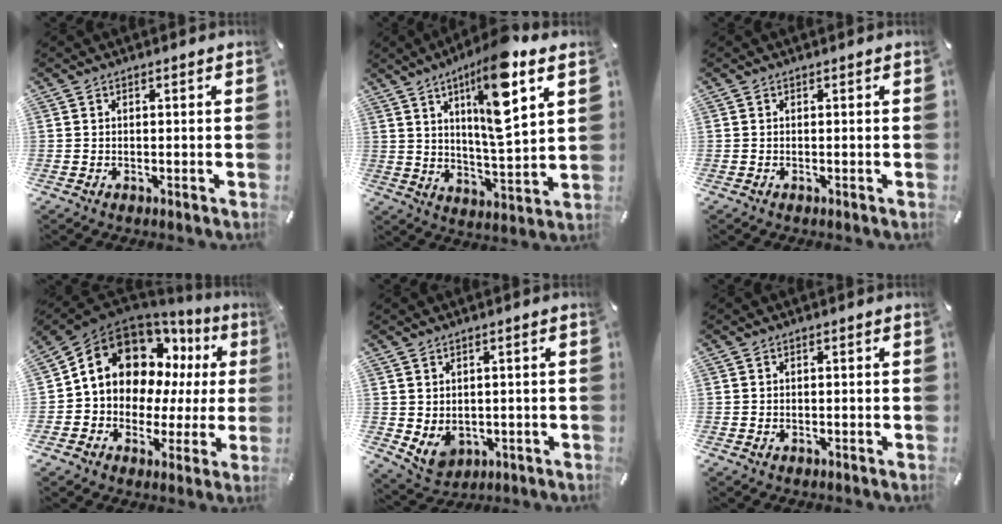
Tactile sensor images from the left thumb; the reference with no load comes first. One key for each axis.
{"total": 15.9, "fx": 7.7, "fy": 3.9, "fz": 13.4, "tx": -0.210, "ty": -0.030, "tz": 0.118}
{"total": 0.0}
{"total": 13.9, "fx": 6.4, "fy": 10.6, "fz": 6.2, "tx": -0.115, "ty": -0.047, "tz": 0.121}
{"total": 4.9, "fx": 0.4, "fy": 4.4, "fz": 2.3, "tx": -0.034, "ty": -0.010, "tz": 0.008}
{"total": 0.6, "fx": -0.1, "fy": 0.4, "fz": 0.4, "tx": -0.008, "ty": 0.001, "tz": -0.002}